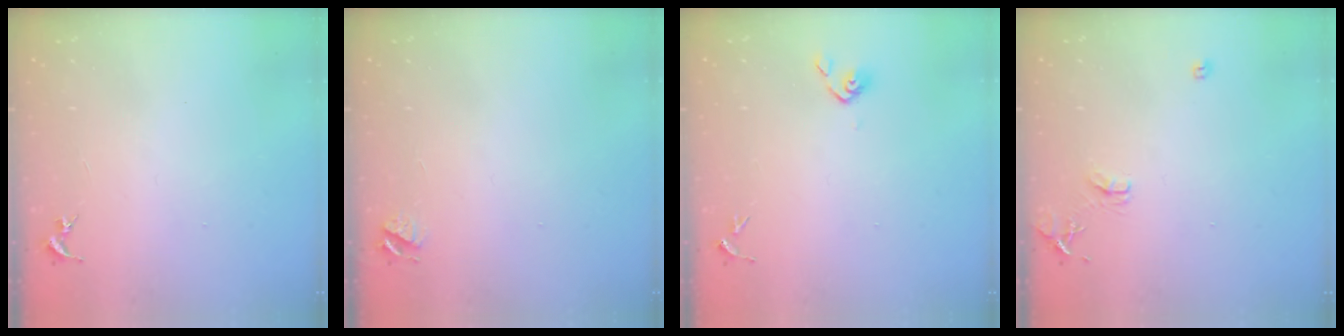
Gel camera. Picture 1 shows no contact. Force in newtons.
{"total": 3.9, "press": 3.9, "slide": 0.4}
{"total": 4.2, "press": 4.1, "slide": 1.1}
{"total": 8.6, "press": 8.6, "slide": 0.8}